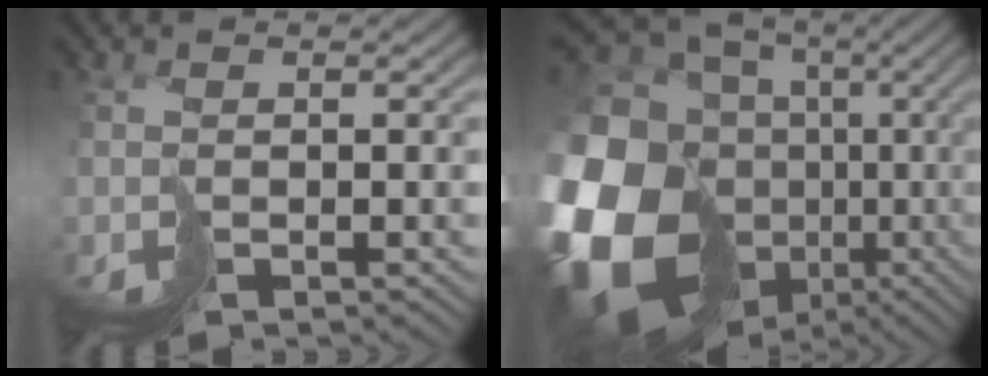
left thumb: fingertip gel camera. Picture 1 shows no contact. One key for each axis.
{"total": 20.7, "fx": -3.6, "fy": 17.9, "fz": 9.6, "tx": -0.267, "ty": -0.033, "tz": -0.058}